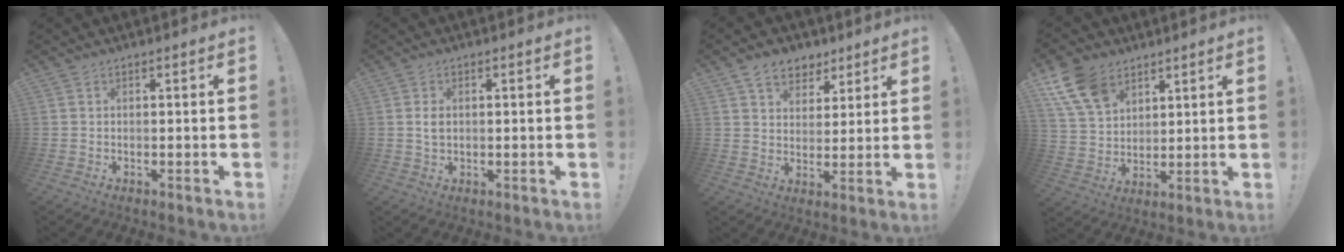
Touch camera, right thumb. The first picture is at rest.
{"total": 2.6, "force": [0.4, 1.7, 1.9], "torque": [-0.022, -0.002, 0.004]}
{"total": 8.0, "force": [5.1, 5.5, 2.8], "torque": [-0.036, -0.025, 0.098]}
{"total": 13.4, "force": [8.0, 8.7, 6.3], "torque": [-0.124, -0.037, 0.157]}